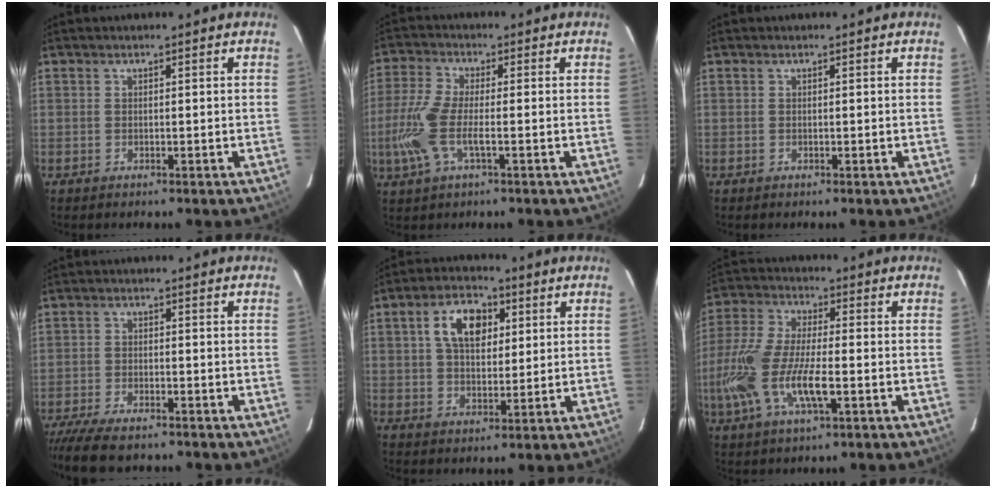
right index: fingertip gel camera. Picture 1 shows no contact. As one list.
[{"total": 9.4, "force": [-2.2, 2.5, 8.8], "torque": [-0.200, -0.003, -0.046]}, {"total": 0.0}, {"total": 9.9, "force": [-8.5, 2.3, 4.6], "torque": [-0.115, -0.035, -0.150]}, {"total": 9.2, "force": [2.9, 5.5, 6.7], "torque": [-0.118, 0.024, 0.051]}, {"total": 16.5, "force": [-4.5, 5.4, 15.0], "torque": [-0.323, -0.013, -0.091]}]